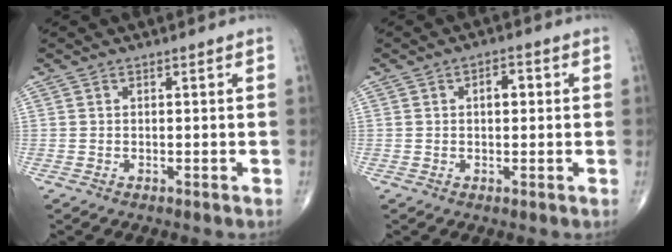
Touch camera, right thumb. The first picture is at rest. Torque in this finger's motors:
{"motor_torque": [0.56, 1.65, 0.29, 0.20, 0.00]}